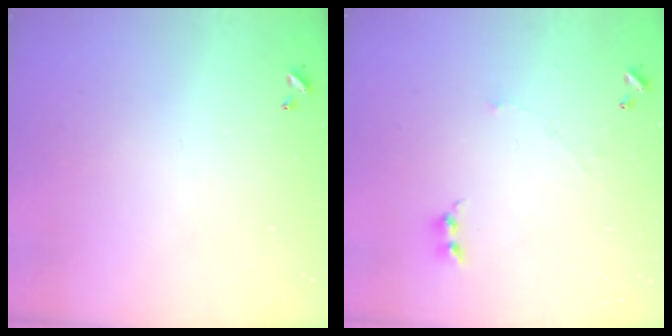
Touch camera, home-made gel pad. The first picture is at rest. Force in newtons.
{"total": 2.0, "press": 1.9, "slide": 0.7}